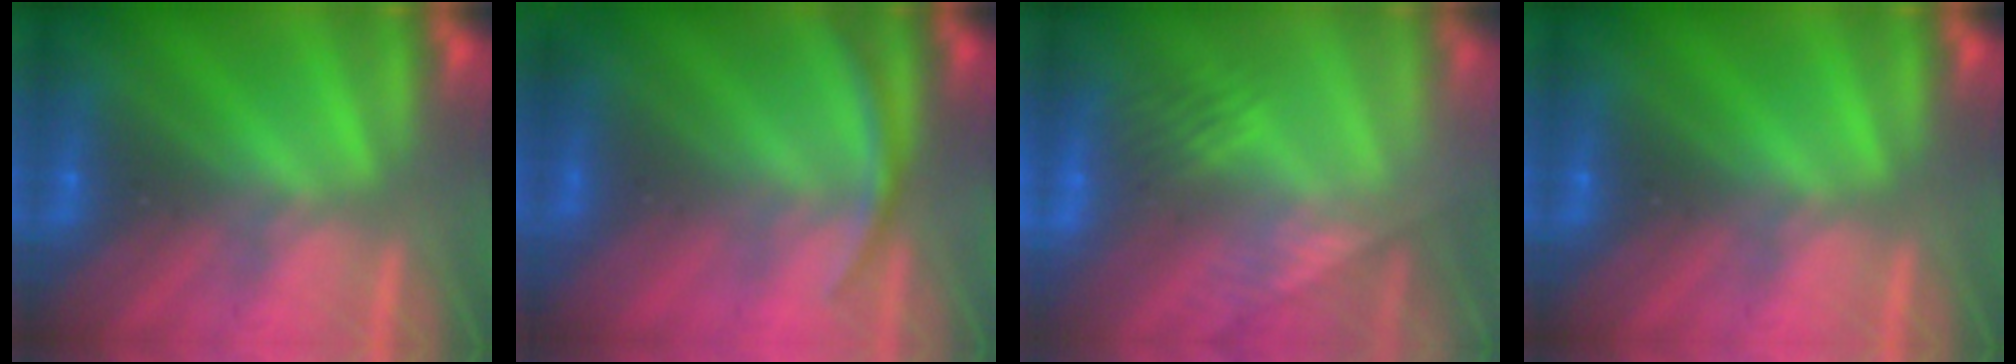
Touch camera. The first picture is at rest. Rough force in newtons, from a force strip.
{"total": 2.9}
{"total": 2.7}
{"total": 0.0}